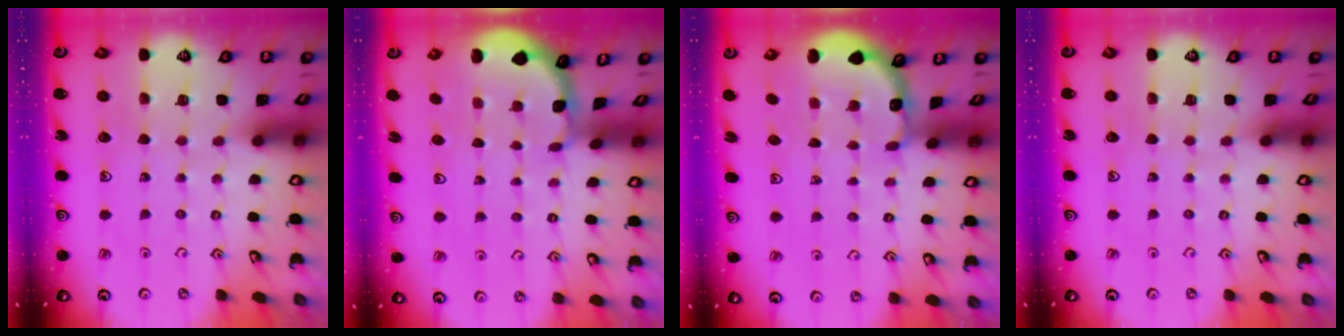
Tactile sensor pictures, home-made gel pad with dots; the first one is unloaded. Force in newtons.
{"total": 1.3, "press": 1.2, "slide": 0.1}
{"total": 1.9, "press": 1.9, "slide": 0.2}
{"total": 0.0}